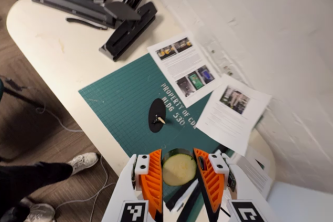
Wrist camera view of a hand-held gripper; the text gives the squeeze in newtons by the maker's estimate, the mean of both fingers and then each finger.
{"total": 11.9, "left": 12.7, "right": 11.0}